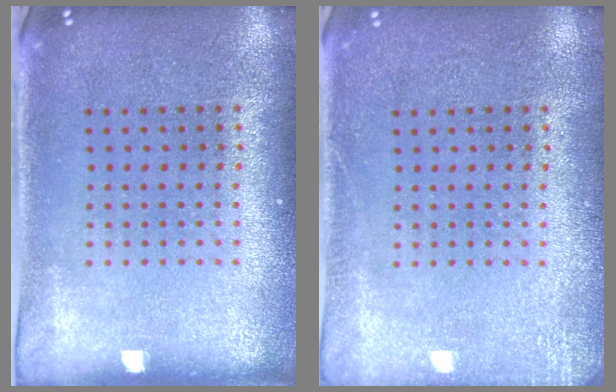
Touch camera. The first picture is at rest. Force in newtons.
{"total": 1.9, "press": 1.9, "slide": 0.3}